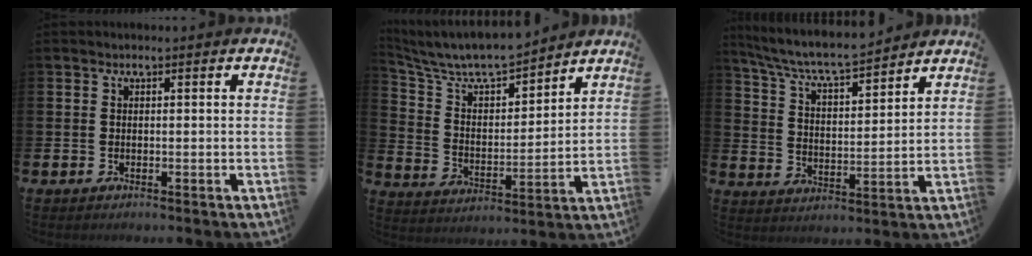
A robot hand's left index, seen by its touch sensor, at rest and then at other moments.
{"total": 8.2, "force": [7.8, 1.4, 2.2], "torque": [-0.084, -0.056, 0.136]}
{"total": 7.1, "force": [6.7, 0.7, 2.2], "torque": [-0.076, -0.046, 0.116]}